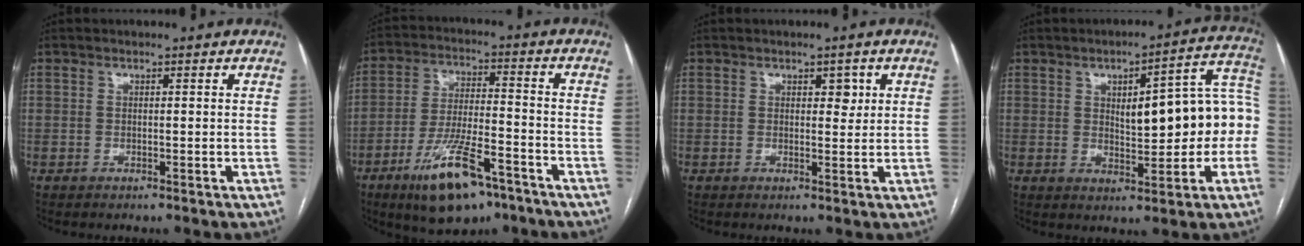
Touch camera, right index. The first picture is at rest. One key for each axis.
{"total": 13.7, "fx": -8.4, "fy": 3.7, "fz": 10.2, "tx": -0.193, "ty": -0.012, "tz": -0.139}
{"total": 2.3, "fx": 0.9, "fy": 1.2, "fz": 1.7, "tx": -0.018, "ty": 0.000, "tz": 0.011}
{"total": 13.9, "fx": 0.1, "fy": 4.1, "fz": 13.3, "tx": -0.172, "ty": 0.042, "tz": 0.012}